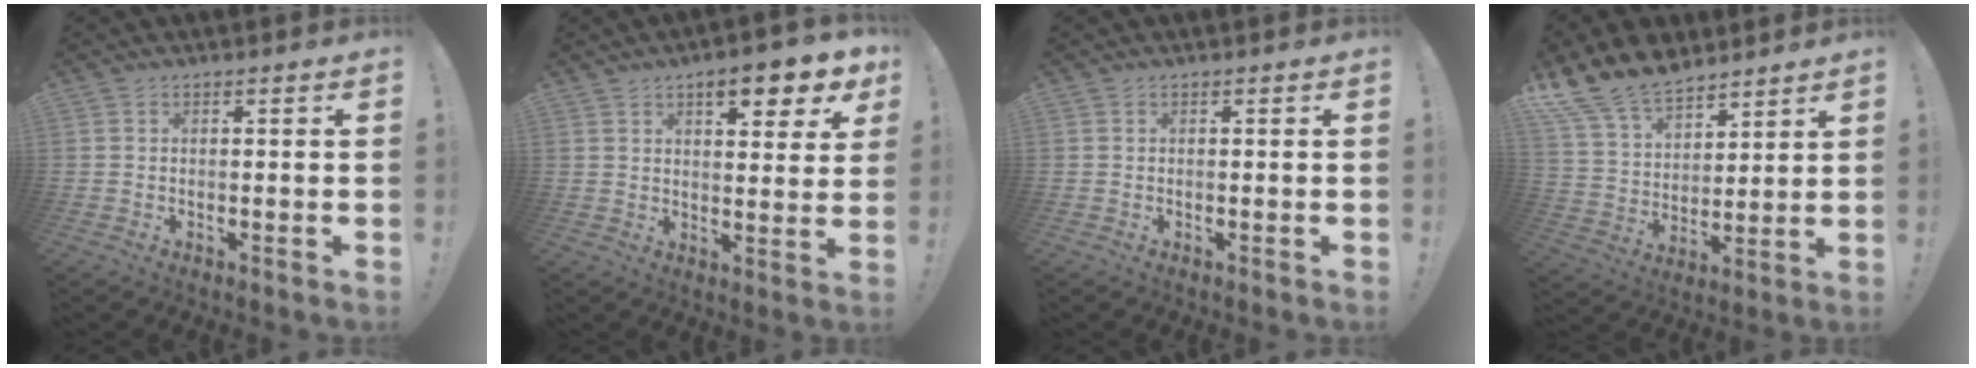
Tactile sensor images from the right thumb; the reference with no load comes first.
{"total": 9.0, "force": [5.2, 2.8, 6.8], "torque": [-0.086, -0.026, 0.085]}
{"total": 0.0}
{"total": 15.1, "force": [12.2, 7.2, 5.2], "torque": [-0.110, -0.086, 0.232]}